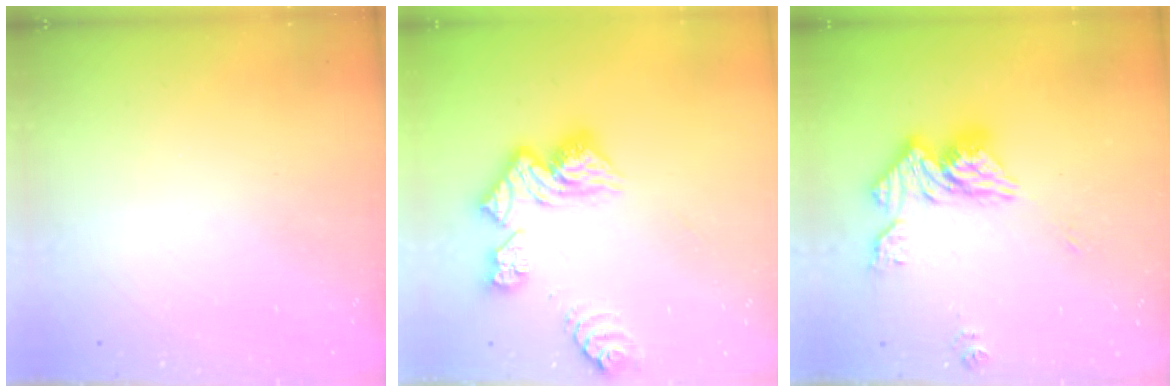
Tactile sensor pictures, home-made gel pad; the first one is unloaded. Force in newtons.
{"total": 13.1, "press": 13.0, "slide": 1.4}
{"total": 14.8, "press": 14.7, "slide": 1.6}